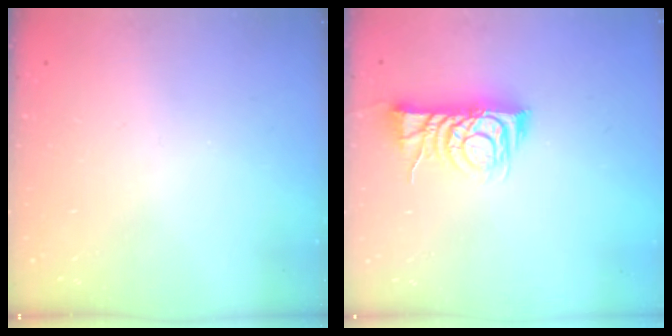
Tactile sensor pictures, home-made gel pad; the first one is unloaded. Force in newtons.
{"total": 8.7, "press": 8.7, "slide": 0.2}